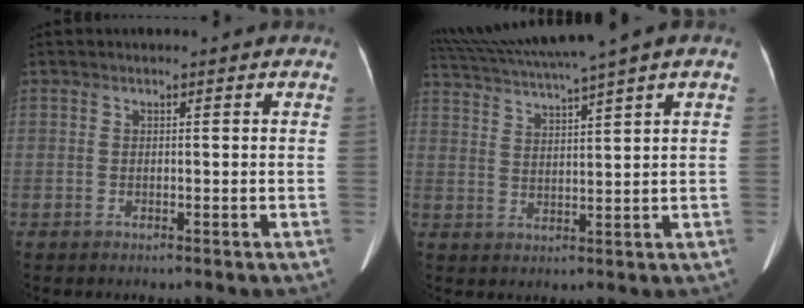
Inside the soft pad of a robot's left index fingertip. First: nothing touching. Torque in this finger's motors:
{"motor_torque": [0.86, -1.28, 0.10, 0.04]}